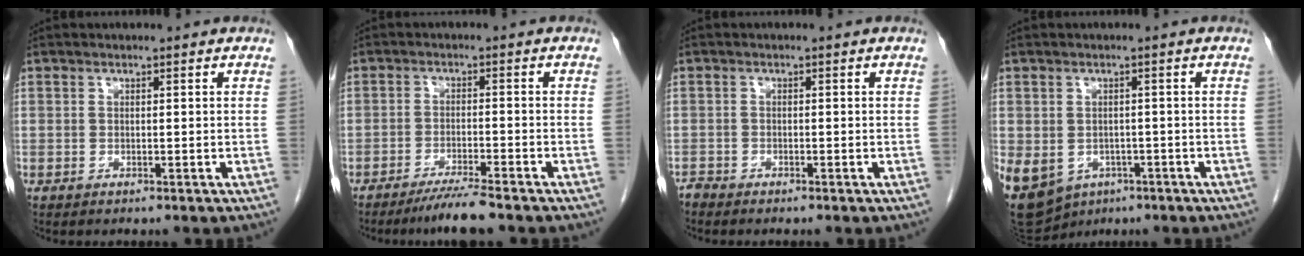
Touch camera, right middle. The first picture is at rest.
{"total": 5.0, "force": [-4.2, -0.4, 2.8], "torque": [-0.050, -0.015, -0.075]}
{"total": 1.0, "force": [-1.0, 0.0, -0.1], "torque": [0.002, -0.003, -0.019]}
{"total": 20.9, "force": [-9.1, 16.4, 9.1], "torque": [-0.299, -0.018, -0.119]}